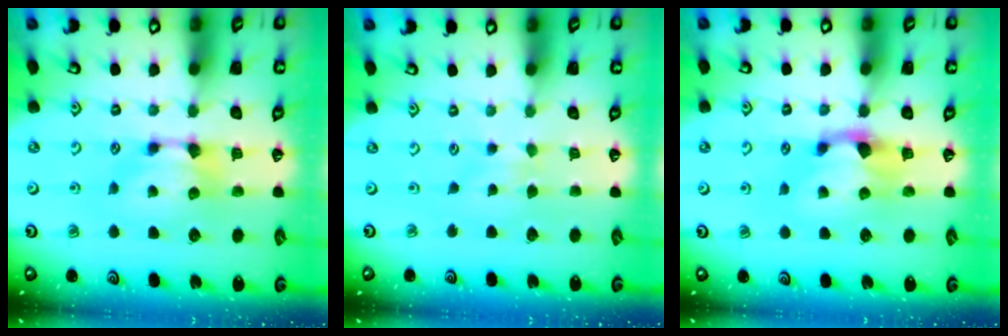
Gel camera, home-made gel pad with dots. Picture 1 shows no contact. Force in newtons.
{"total": 2.6, "press": 2.5, "slide": 0.3}
{"total": 1.2, "press": 0.1, "slide": 1.2}